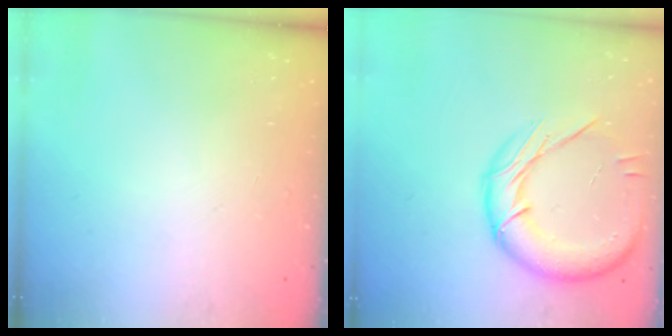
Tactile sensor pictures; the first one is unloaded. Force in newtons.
{"total": 18.0, "press": 17.9, "slide": 2.2}